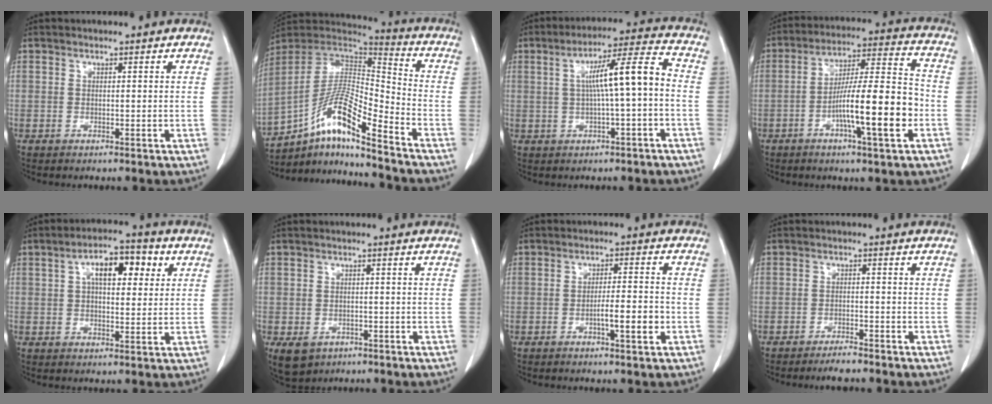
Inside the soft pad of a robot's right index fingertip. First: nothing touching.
{"total": 15.1, "force": [-10.1, 1.4, 11.2], "torque": [-0.208, 0.016, -0.179]}
{"total": 9.5, "force": [-0.1, 0.3, 9.5], "torque": [-0.153, 0.026, -0.004]}
{"total": 14.6, "force": [-4.2, 1.1, 13.9], "torque": [-0.233, 0.005, -0.073]}
{"total": 8.8, "force": [2.9, 3.6, 7.5], "torque": [-0.117, 0.024, 0.041]}
{"total": 5.5, "force": [-2.8, 4.5, 1.8], "torque": [-0.028, 0.000, -0.029]}
{"total": 5.1, "force": [-1.6, 0.5, 4.8], "torque": [-0.076, -0.002, -0.025]}
{"total": 3.0, "force": [-2.7, 0.4, 1.3], "torque": [-0.018, -0.004, -0.041]}